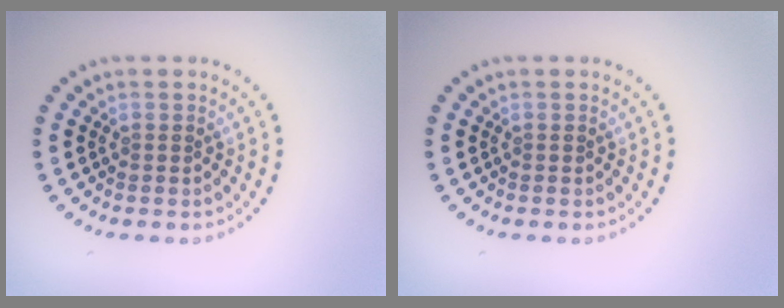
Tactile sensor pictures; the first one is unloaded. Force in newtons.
{"total": 0.0}